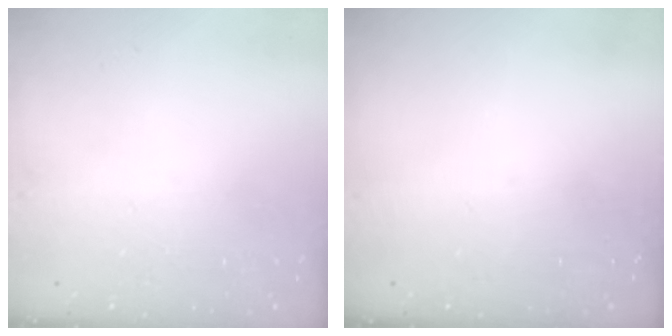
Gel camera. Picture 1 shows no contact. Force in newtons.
{"total": 0.0}